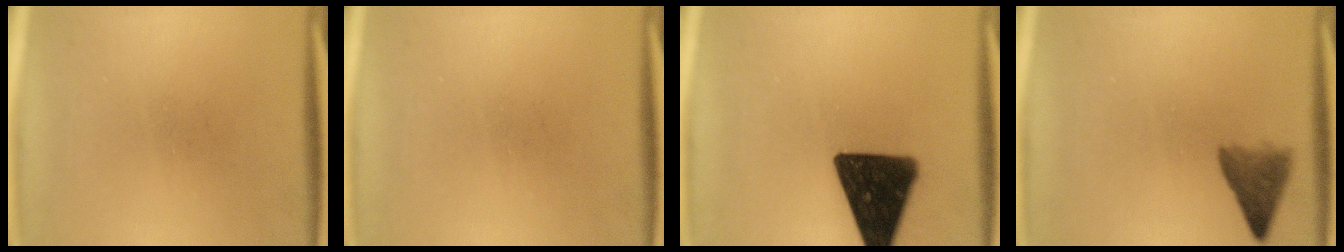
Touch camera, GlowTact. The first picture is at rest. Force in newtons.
{"total": 0.0}
{"total": 17.4}
{"total": 4.2}